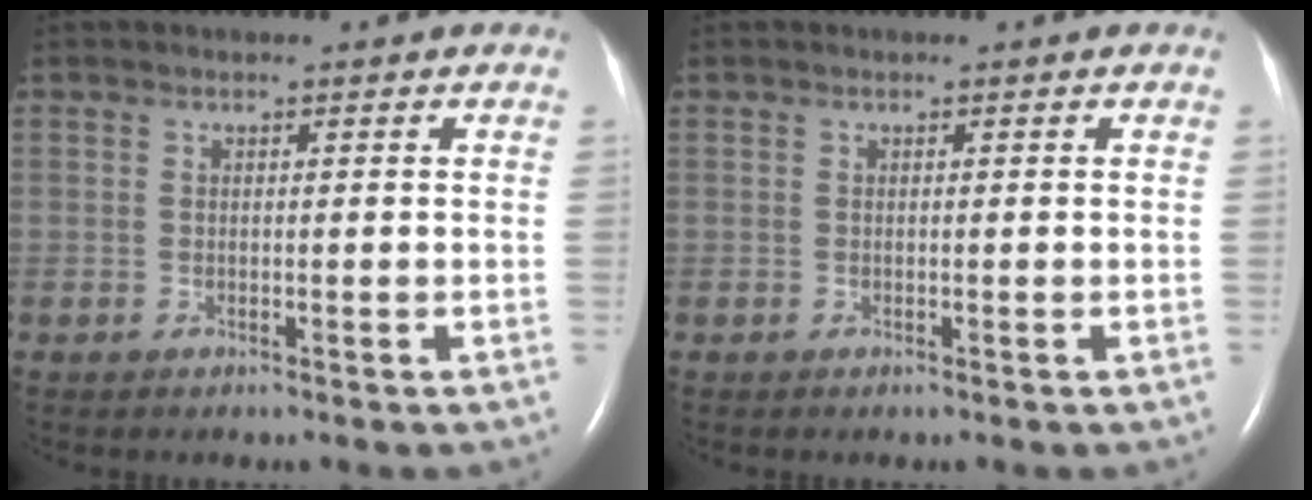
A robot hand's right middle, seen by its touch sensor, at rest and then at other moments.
{"total": 0.0}